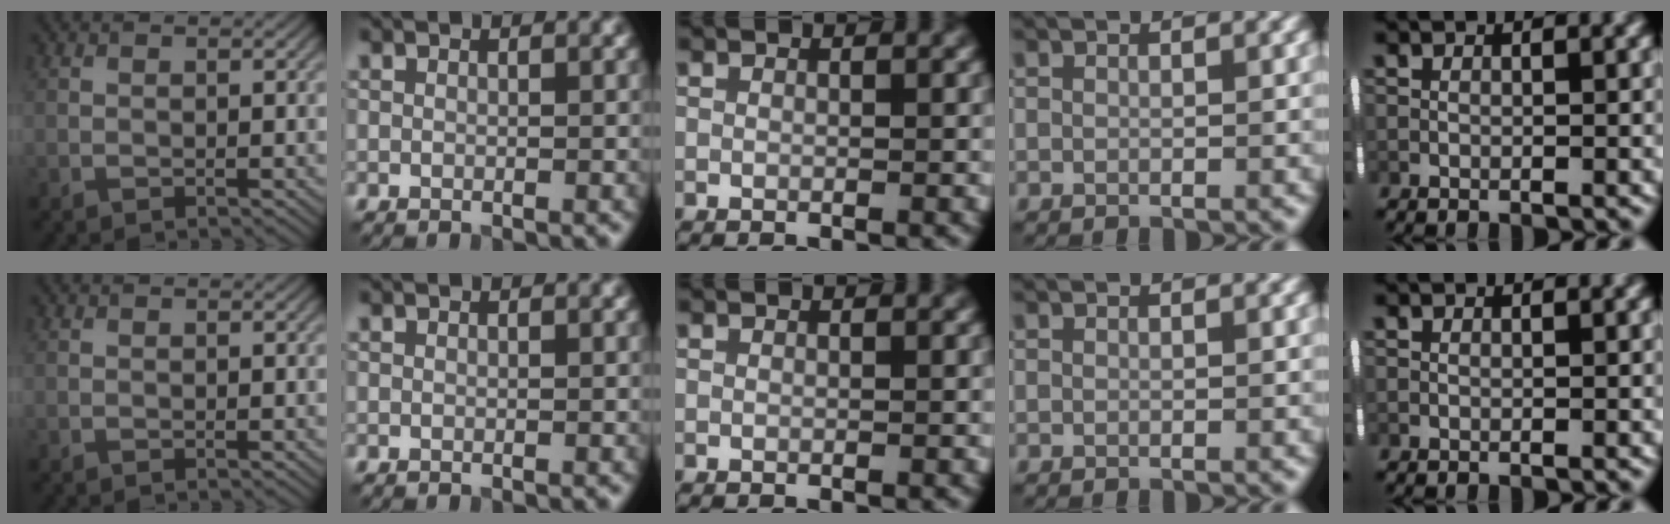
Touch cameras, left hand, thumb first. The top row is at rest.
{}